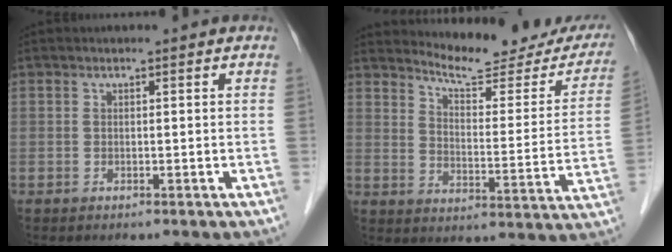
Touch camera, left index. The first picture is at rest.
{"total": 18.0, "force": [16.9, 3.4, 5.1], "torque": [-0.058, -0.062, 0.200]}